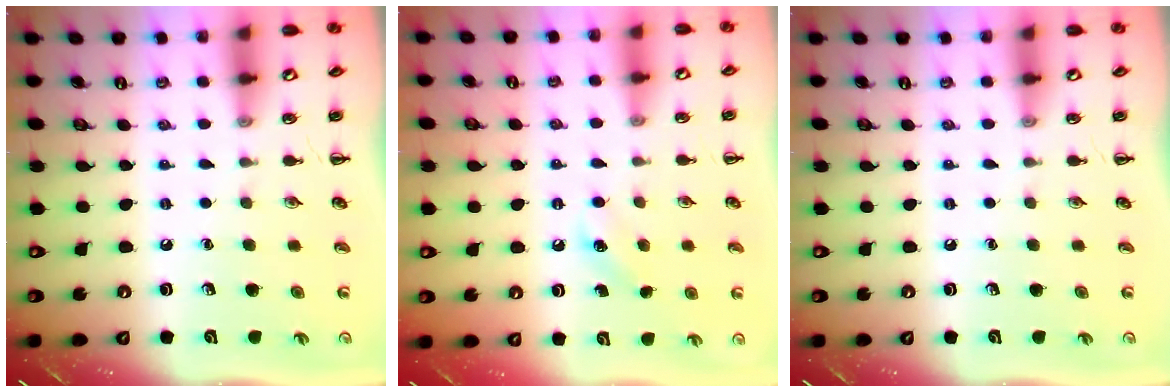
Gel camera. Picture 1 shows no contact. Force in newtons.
{"total": 6.3, "press": 6.1, "slide": 1.7}
{"total": 0.0}